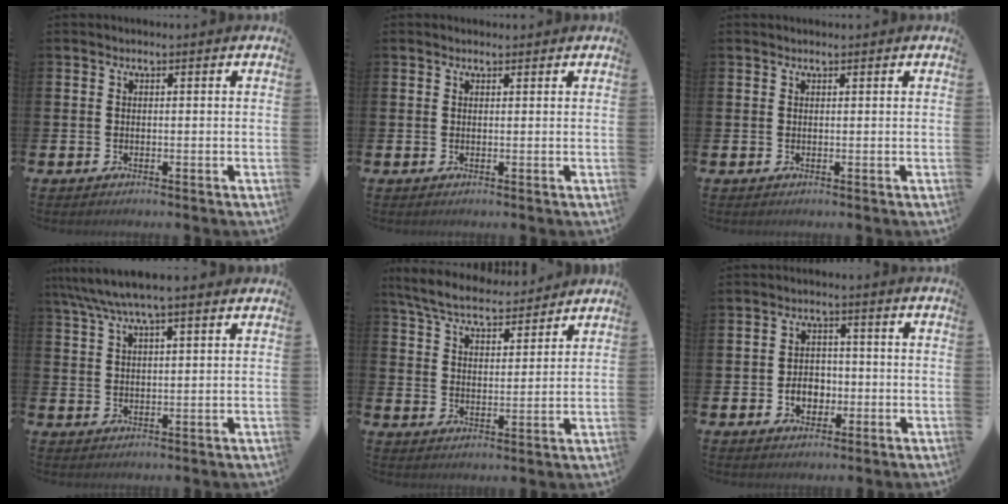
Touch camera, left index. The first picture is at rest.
{"total": 0.8, "force": [0.7, 0.3, 0.1], "torque": [0.012, -0.002, 0.010]}
{"total": 0.6, "force": [0.5, 0.1, 0.1], "torque": [0.013, -0.004, 0.007]}
{"total": 6.5, "force": [5.3, 1.1, 3.6], "torque": [-0.077, -0.009, 0.095]}
{"total": 6.6, "force": [6.3, 1.3, 1.6], "torque": [-0.058, -0.034, 0.111]}
{"total": 3.8, "force": [-1.0, 3.0, 2.2], "torque": [-0.025, -0.003, -0.028]}